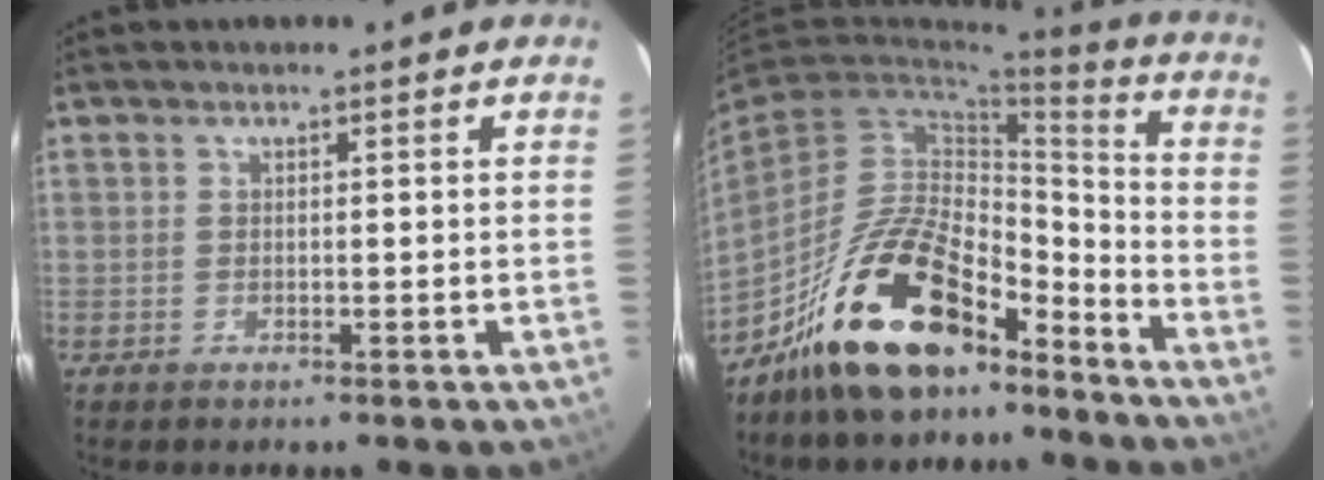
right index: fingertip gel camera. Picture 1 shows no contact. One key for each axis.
{"total": 19.0, "fx": -13.8, "fy": 7.6, "fz": 10.6, "tx": -0.196, "ty": 0.025, "tz": -0.232}